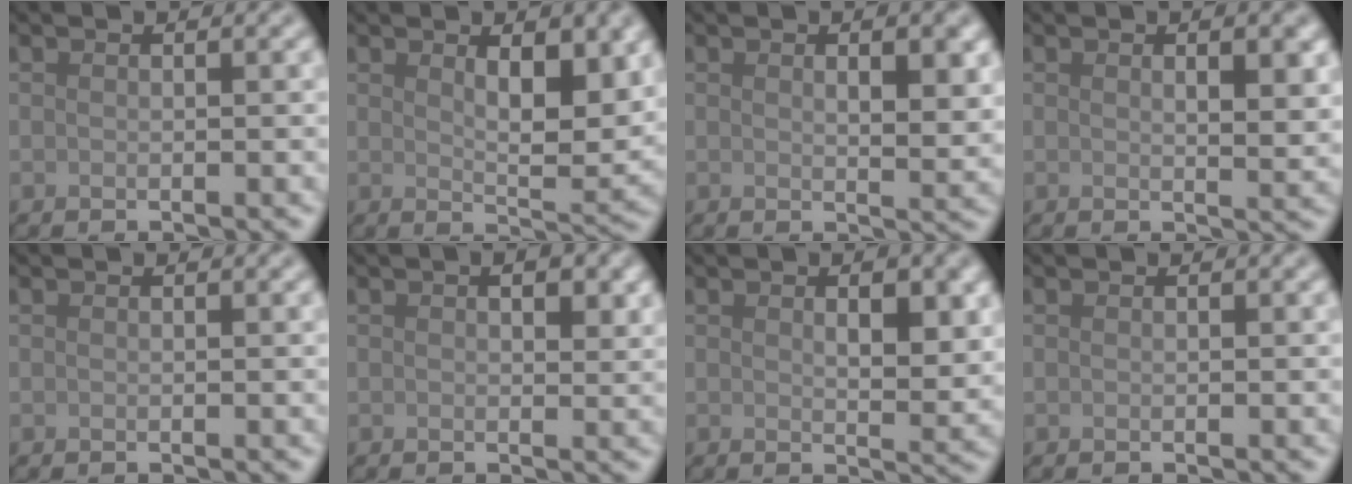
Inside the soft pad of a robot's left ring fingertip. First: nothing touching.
{"total": 4.9, "force": [1.8, 1.9, 4.1], "torque": [-0.063, -0.010, 0.034]}
{"total": 3.7, "force": [1.2, 1.3, 3.2], "torque": [-0.042, -0.006, 0.022]}
{"total": 3.3, "force": [1.1, 1.1, 2.9], "torque": [-0.038, -0.005, 0.020]}
{"total": 0.0}
{"total": 2.2, "force": [0.8, 1.1, 1.7], "torque": [-0.018, -0.002, 0.013]}
{"total": 3.5, "force": [1.1, 1.5, 3.0], "torque": [-0.042, -0.005, 0.021]}
{"total": 0.0}